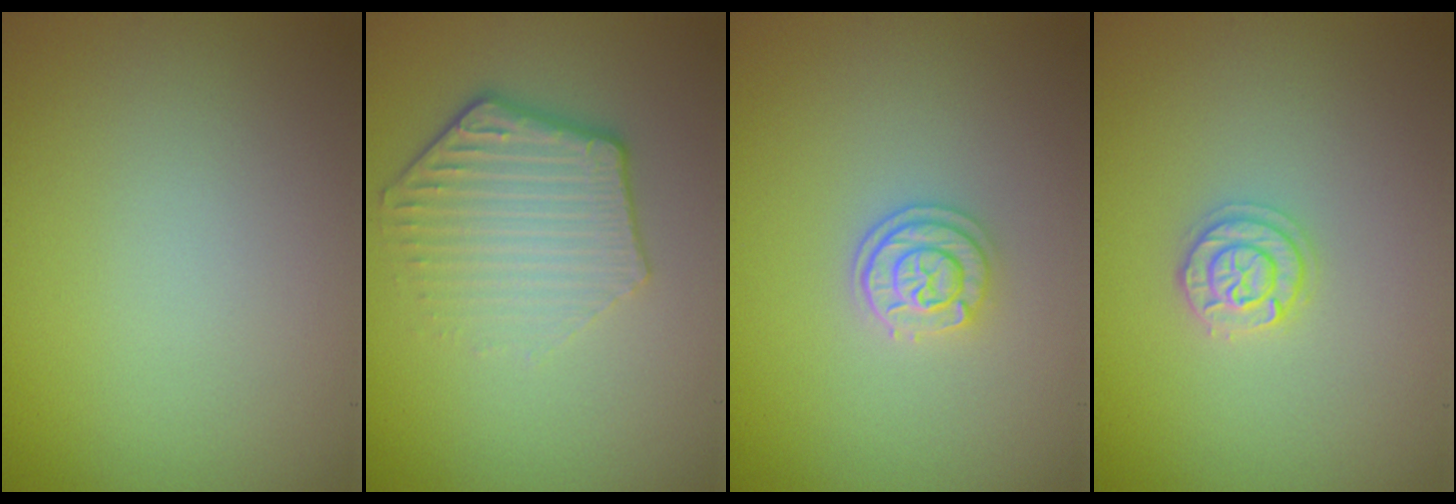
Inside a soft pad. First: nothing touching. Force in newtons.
{"total": 4.3, "press": 3.3, "slide": 2.7}
{"total": 2.2, "press": 2.1, "slide": 0.9}
{"total": 1.7, "press": 1.7, "slide": 0.2}